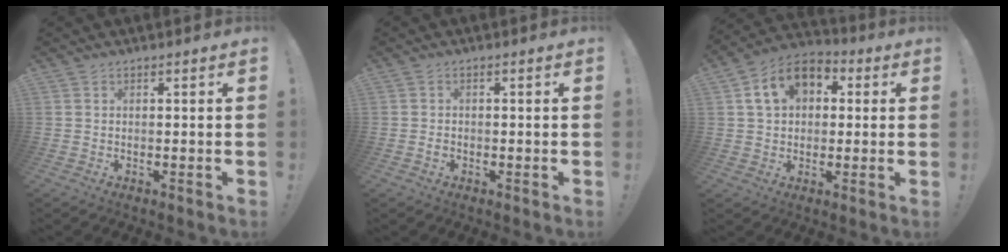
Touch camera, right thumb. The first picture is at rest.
{"total": 1.3, "force": [-0.8, 0.8, 0.6], "torque": [-0.010, 0.003, -0.014]}
{"total": 12.3, "force": [4.2, 9.0, 7.3], "torque": [-0.120, 0.004, 0.083]}